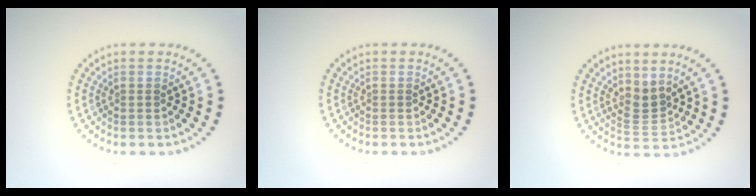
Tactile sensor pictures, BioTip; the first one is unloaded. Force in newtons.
{"total": 0.0}
{"total": 2.2, "press": 1.6, "slide": 1.6}